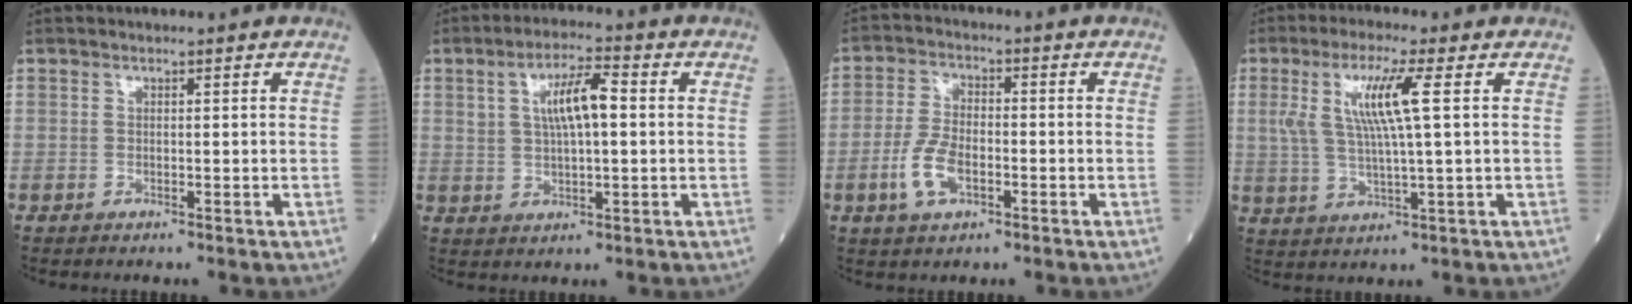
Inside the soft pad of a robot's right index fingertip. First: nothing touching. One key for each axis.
{"total": 7.1, "fx": 1.5, "fy": 1.9, "fz": 6.7, "tx": -0.124, "ty": 0.014, "tz": 0.029}
{"total": 6.6, "fx": -2.4, "fy": 3.0, "fz": 5.3, "tx": -0.123, "ty": 0.000, "tz": -0.046}
{"total": 8.3, "fx": 2.1, "fy": 0.0, "fz": 8.1, "tx": -0.173, "ty": 0.006, "tz": 0.044}